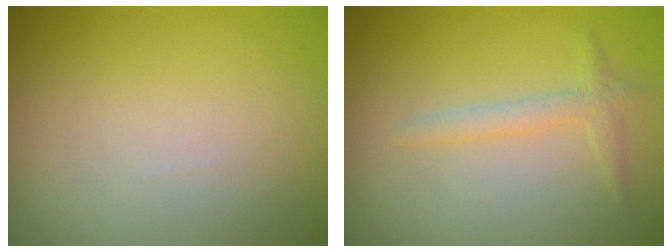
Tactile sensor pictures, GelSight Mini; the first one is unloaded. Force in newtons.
{"total": 1.6, "press": 1.6, "slide": 0.1}